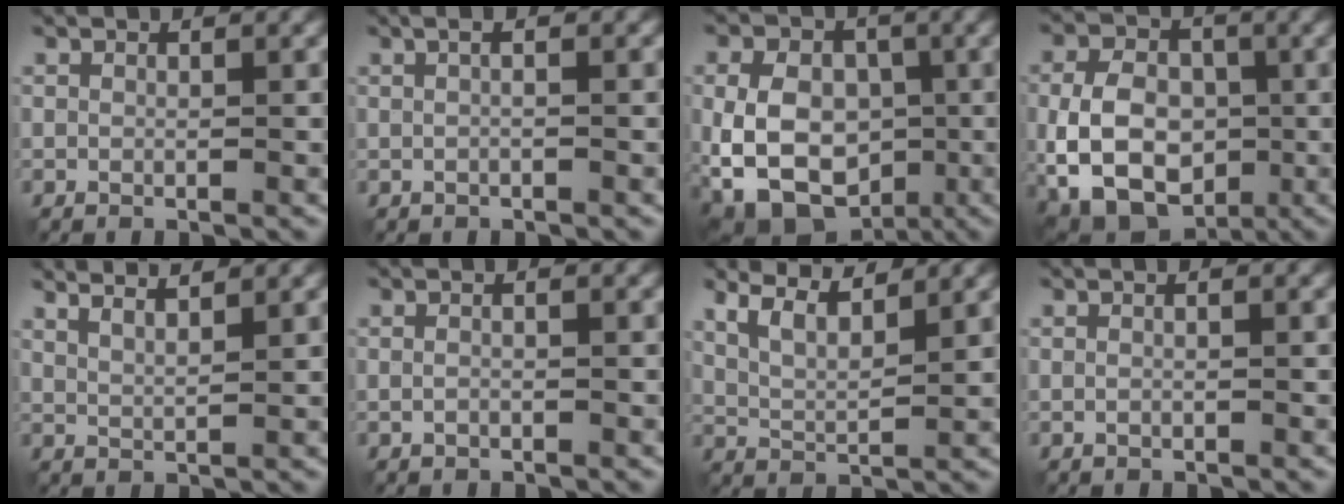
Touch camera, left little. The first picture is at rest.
{"total": 2.7, "force": [0.7, 1.2, 2.4], "torque": [-0.023, 0.018, -0.007]}
{"total": 11.0, "force": [-2.5, 8.0, 7.1], "torque": [-0.104, 0.001, -0.053]}
{"total": 9.6, "force": [-2.1, 6.8, 6.5], "torque": [-0.108, -0.003, -0.042]}
{"total": 4.3, "force": [3.3, 1.0, 2.5], "torque": [-0.019, 0.016, 0.031]}
{"total": 0.9, "force": [-0.1, 0.4, 0.8], "torque": [-0.010, -0.006, -0.004]}
{"total": 5.1, "force": [3.6, 1.5, 3.2], "torque": [-0.061, 0.011, 0.052]}
{"total": 0.6, "force": [-0.1, 0.2, 0.6], "torque": [-0.007, -0.004, -0.003]}